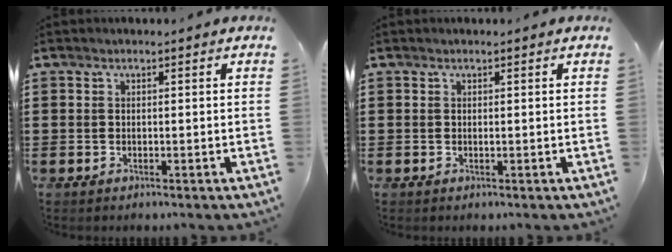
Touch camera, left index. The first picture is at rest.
{"total": 0.0}